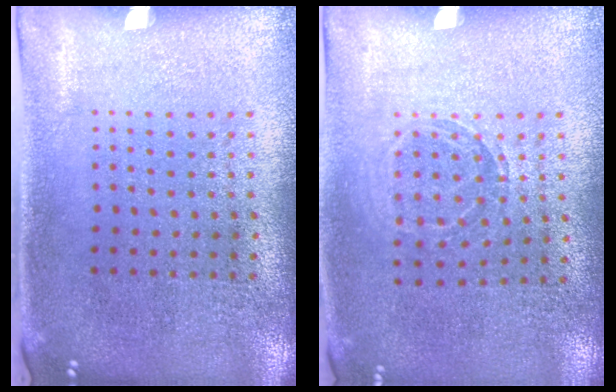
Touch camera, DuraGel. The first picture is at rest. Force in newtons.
{"total": 1.0, "press": 1.0, "slide": 0.1}